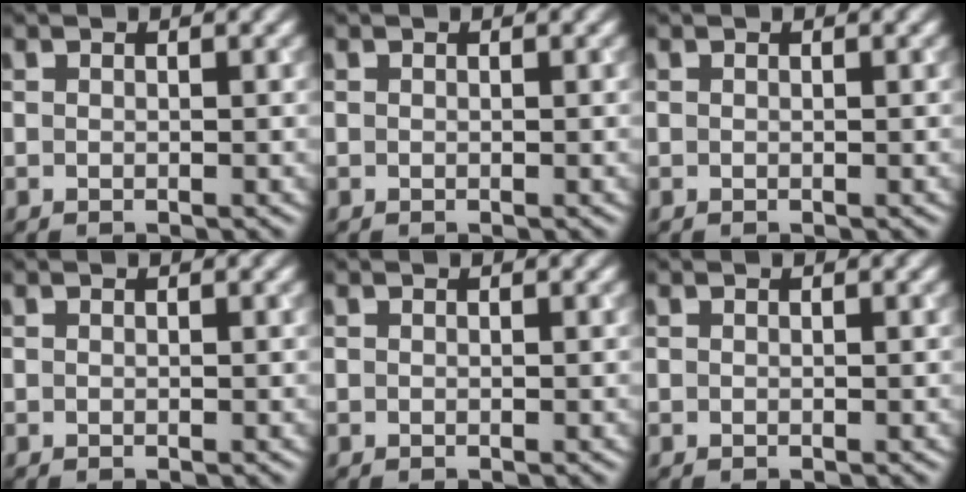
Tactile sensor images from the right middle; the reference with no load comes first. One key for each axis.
{"total": 0.0}
{"total": 0.0}
{"total": 0.0}
{"total": 0.0}
{"total": 0.0}